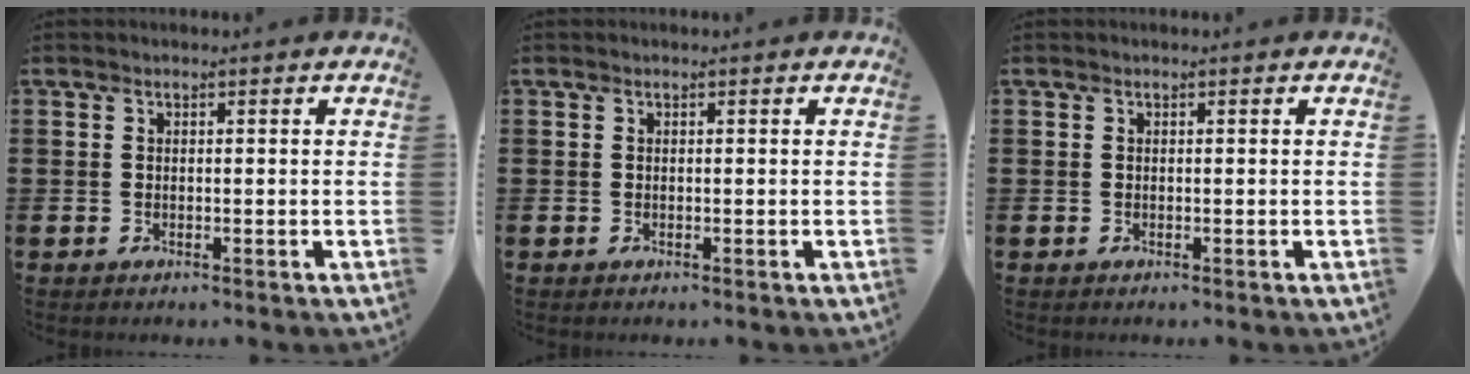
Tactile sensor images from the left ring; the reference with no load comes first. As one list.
[{"total": 0.0}, {"total": 0.0}]